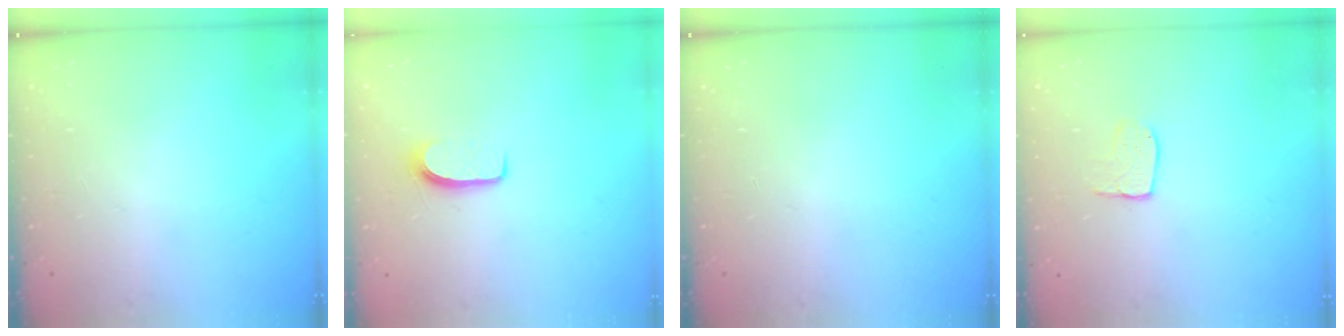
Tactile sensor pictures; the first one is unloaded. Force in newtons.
{"total": 6.5, "press": 6.4, "slide": 0.6}
{"total": 0.0}
{"total": 6.3, "press": 6.3, "slide": 0.2}